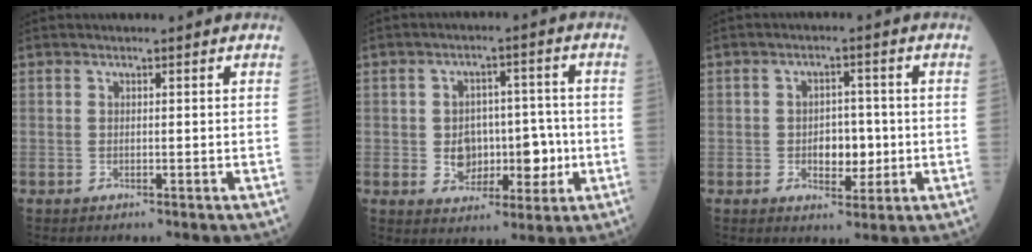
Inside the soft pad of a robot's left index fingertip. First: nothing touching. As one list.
[{"total": 7.7, "force": [-1.0, 5.3, 5.5], "torque": [-0.083, 0.019, -0.007]}, {"total": 4.8, "force": [-0.6, 2.9, 3.8], "torque": [-0.053, 0.005, -0.004]}]